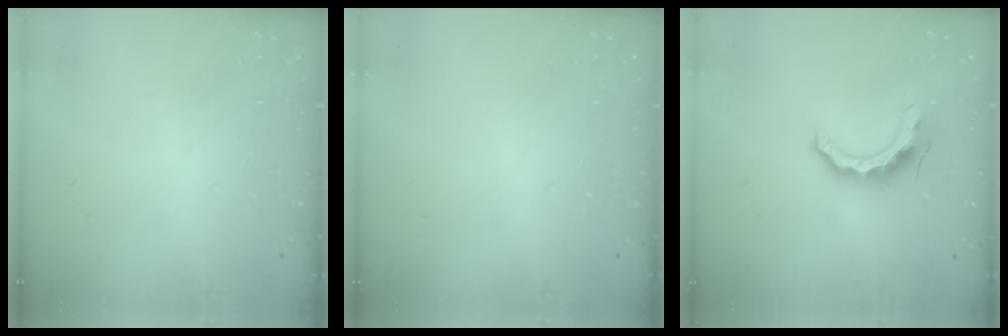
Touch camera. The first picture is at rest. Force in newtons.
{"total": 0.0}
{"total": 10.8, "press": 10.7, "slide": 0.9}